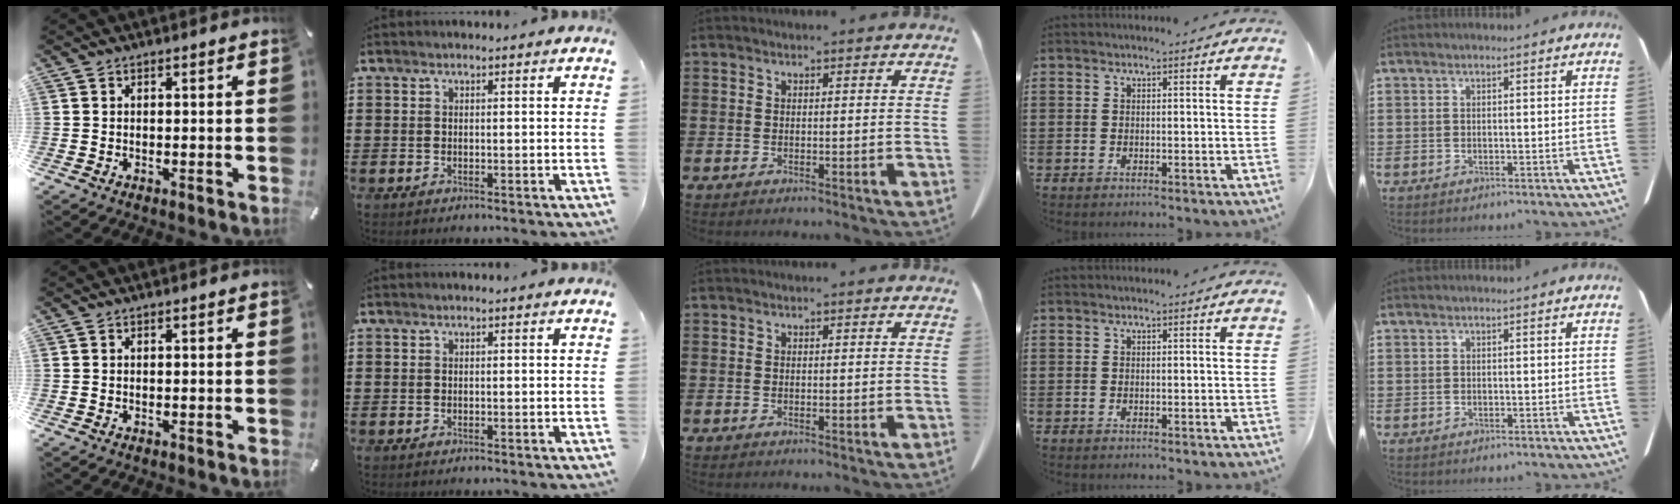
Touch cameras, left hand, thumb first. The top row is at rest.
{}